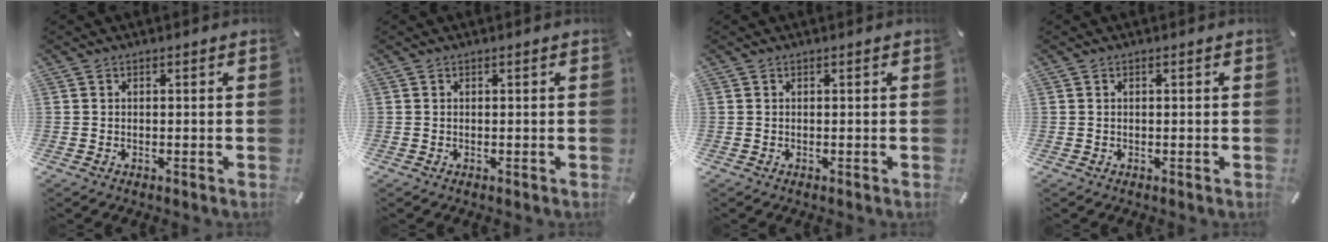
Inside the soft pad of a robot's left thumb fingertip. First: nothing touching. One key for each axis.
{"total": 0.0}
{"total": 0.0}
{"total": 0.5, "fx": 0.1, "fy": 0.0, "fz": 0.5, "tx": -0.010, "ty": 0.000, "tz": 0.001}